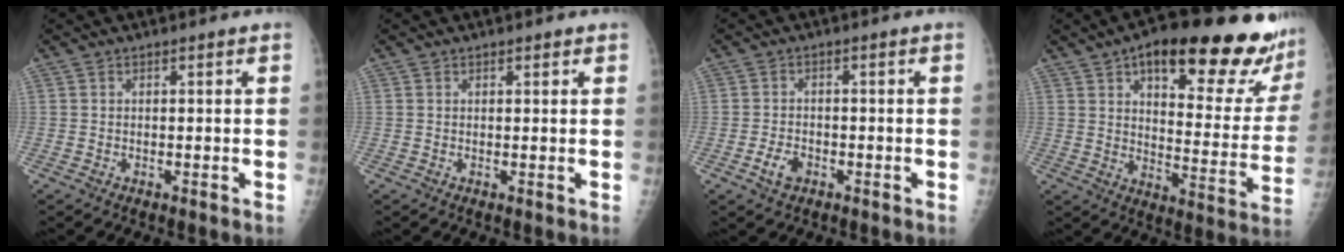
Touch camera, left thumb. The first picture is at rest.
{"total": 0.8, "force": [0.5, 0.4, 0.4], "torque": [-0.001, -0.002, 0.005]}
{"total": 3.4, "force": [-1.7, 2.2, 2.0], "torque": [-0.034, 0.011, -0.028]}
{"total": 26.6, "force": [17.7, 8.6, 17.9], "torque": [-0.199, -0.060, 0.235]}